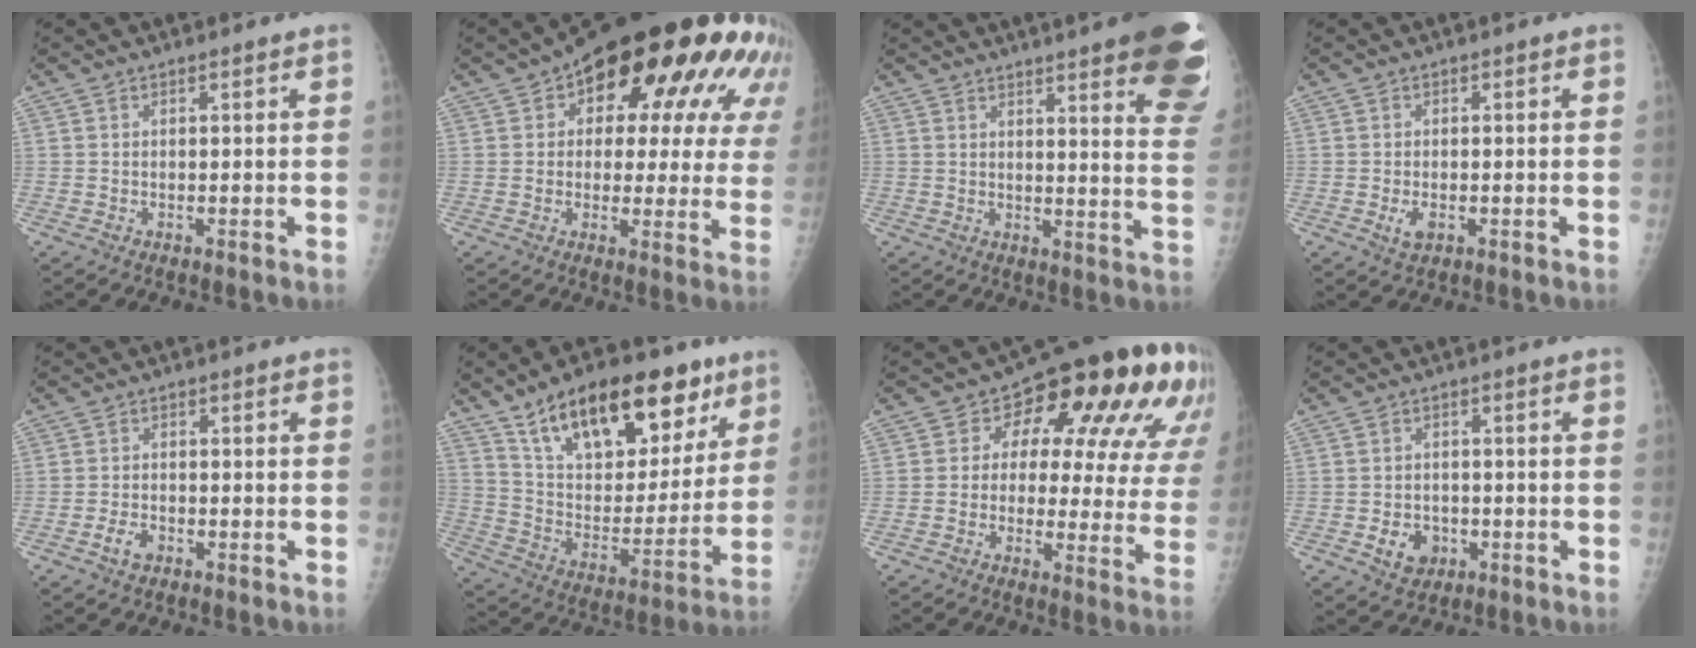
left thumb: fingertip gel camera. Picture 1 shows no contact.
{"total": 24.5, "force": [10.8, 12.3, 18.3], "torque": [-0.192, 0.011, 0.142]}
{"total": 22.1, "force": [14.2, 4.0, 16.5], "torque": [-0.162, -0.052, 0.162]}
{"total": 2.7, "force": [-0.9, 1.6, 2.0], "torque": [-0.033, -0.001, -0.013]}
{"total": 3.0, "force": [-1.7, 1.8, 1.7], "torque": [-0.030, 0.010, -0.030]}
{"total": 25.9, "force": [15.2, 12.4, 17.0], "torque": [-0.221, -0.032, 0.254]}
{"total": 21.5, "force": [7.8, 10.7, 16.9], "torque": [-0.173, 0.007, 0.095]}
{"total": 5.4, "force": [-1.9, 4.4, 2.6], "torque": [-0.023, 0.010, -0.024]}